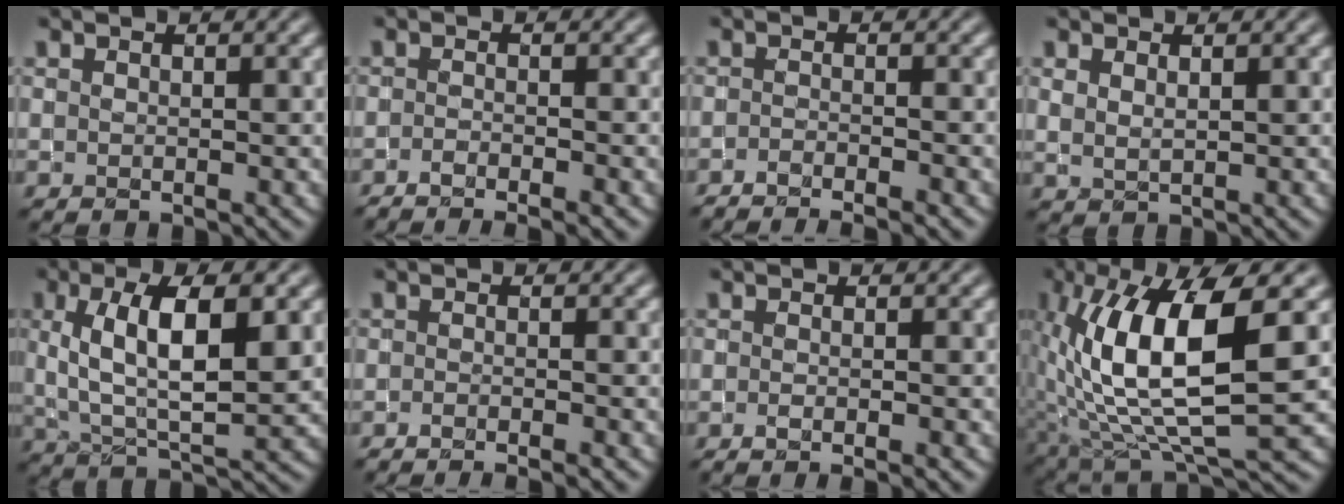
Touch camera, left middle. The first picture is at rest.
{"total": 3.6, "force": [-2.6, 0.7, 2.3], "torque": [-0.039, 0.001, -0.047]}
{"total": 4.1, "force": [-3.3, 0.6, 2.4], "torque": [-0.038, -0.004, -0.057]}
{"total": 1.1, "force": [0.9, 0.4, 0.4], "torque": [-0.012, 0.001, 0.021]}
{"total": 8.8, "force": [2.1, 3.6, 7.7], "torque": [-0.135, 0.005, 0.035]}
{"total": 3.2, "force": [-2.3, 0.6, 2.1], "torque": [-0.027, 0.002, -0.040]}
{"total": 2.5, "force": [-1.2, 0.8, 2.1], "torque": [-0.024, -0.004, -0.017]}
{"total": 11.6, "force": [1.9, 4.1, 10.7], "torque": [-0.199, 0.001, 0.040]}